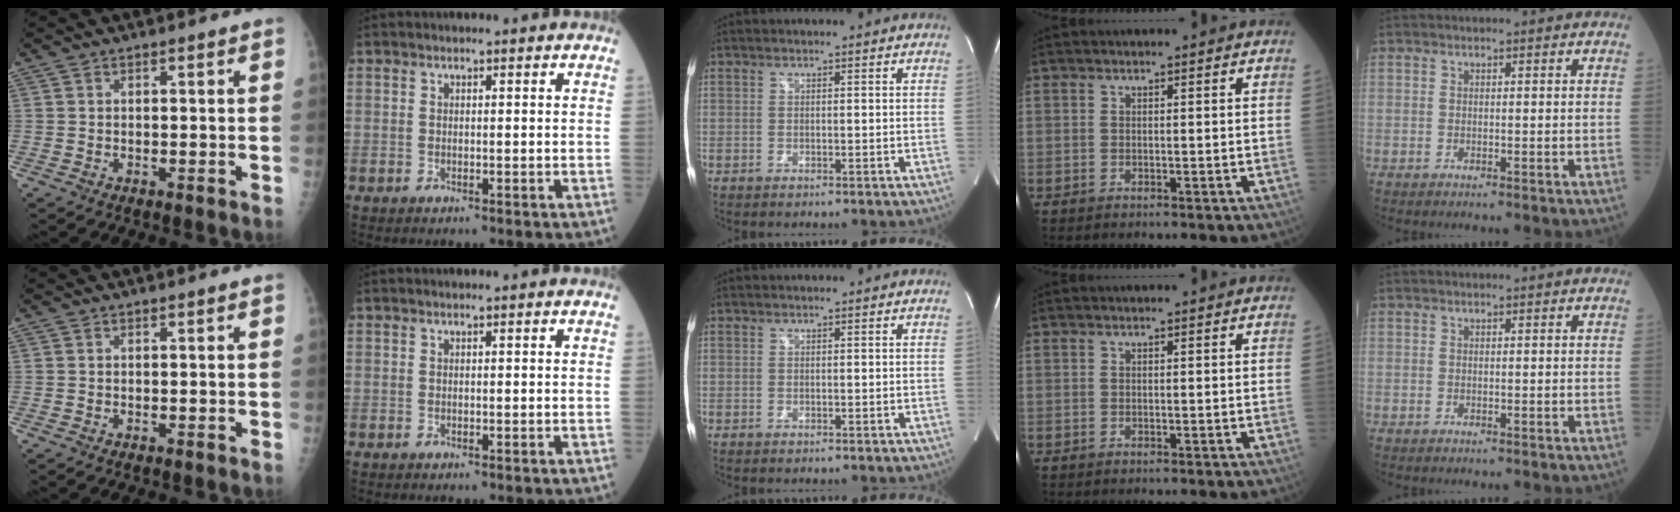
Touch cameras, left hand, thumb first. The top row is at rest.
{}